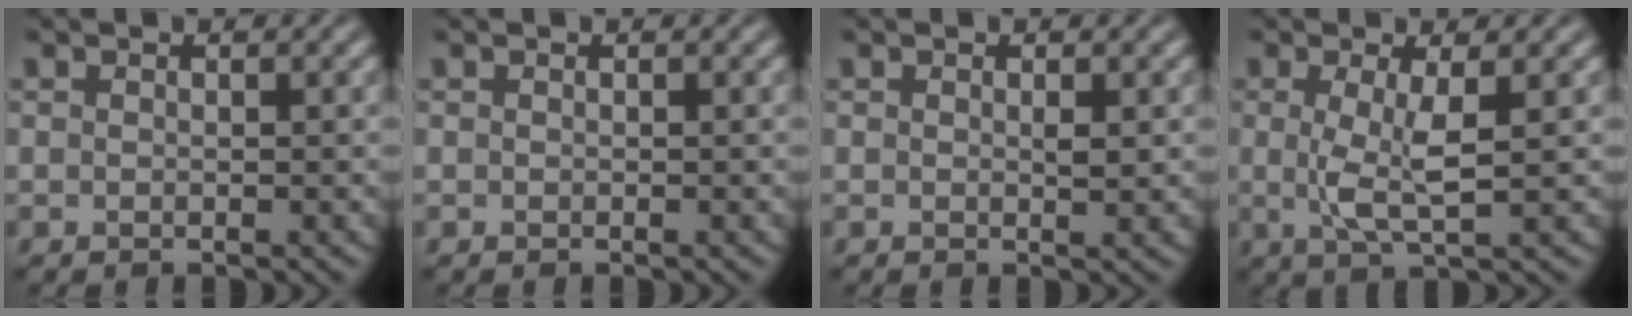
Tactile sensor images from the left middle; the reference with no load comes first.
{"total": 0.0}
{"total": 0.9, "force": [0.1, 0.1, 0.9], "torque": [-0.014, -0.002, 0.001]}
{"total": 3.5, "force": [0.2, 0.7, 3.4], "torque": [-0.072, -0.005, 0.006]}